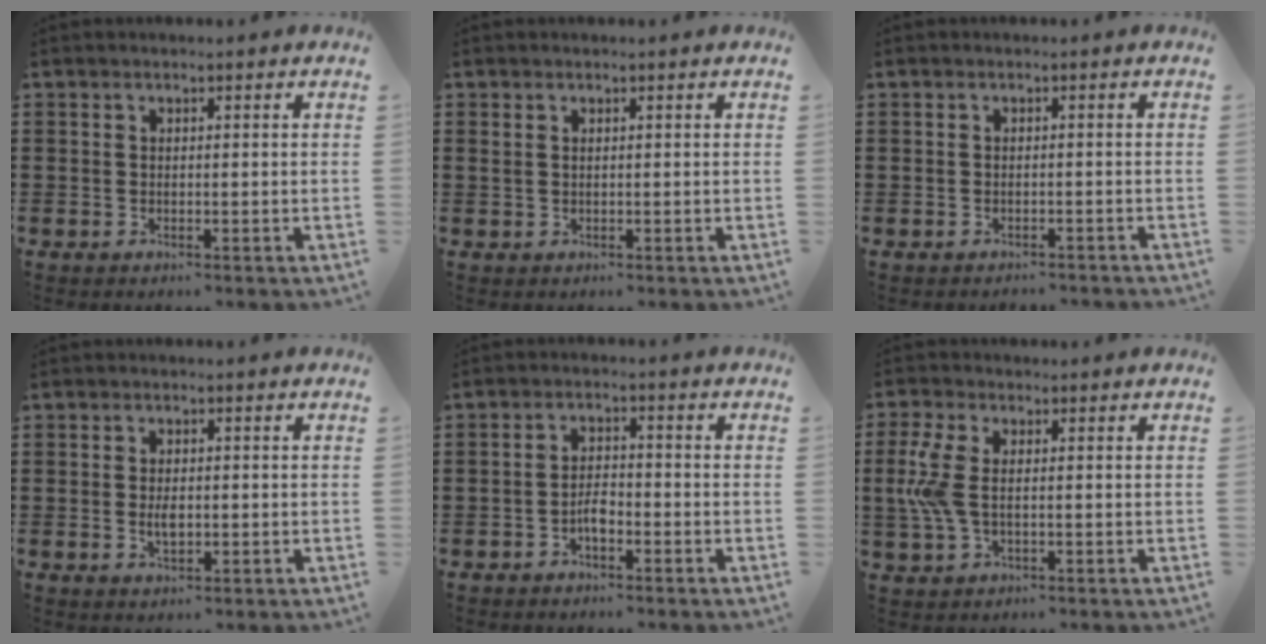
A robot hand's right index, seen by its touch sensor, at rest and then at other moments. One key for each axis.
{"total": 0.8, "fx": 0.4, "fy": 0.5, "fz": 0.5, "tx": -0.012, "ty": 0.003, "tz": 0.008}
{"total": 1.1, "fx": -1.0, "fy": 0.1, "fz": -0.1, "tx": -0.002, "ty": 0.001, "tz": -0.023}
{"total": 2.5, "fx": -0.2, "fy": 1.2, "fz": 2.2, "tx": -0.041, "ty": 0.002, "tz": -0.004}
{"total": 2.9, "fx": -1.5, "fy": 1.2, "fz": 2.2, "tx": -0.048, "ty": 0.005, "tz": -0.032}
{"total": 6.5, "fx": 0.4, "fy": 3.3, "fz": 5.6, "tx": -0.151, "ty": -0.005, "tz": -0.004}